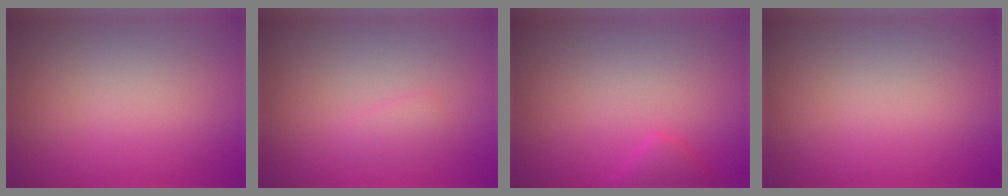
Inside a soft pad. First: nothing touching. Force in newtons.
{"total": 0.9, "press": 0.9, "slide": 0.1}
{"total": 1.3, "press": 1.3, "slide": 0.1}
{"total": 0.0}